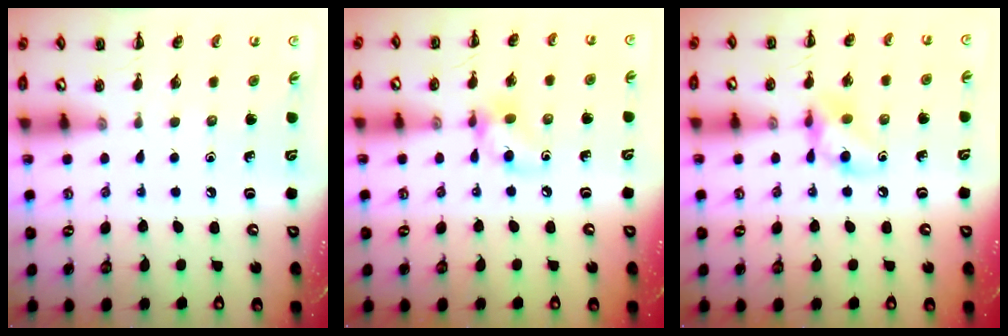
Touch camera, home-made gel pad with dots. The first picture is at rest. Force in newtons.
{"total": 7.9, "press": 7.9, "slide": 0.7}
{"total": 9.0, "press": 9.0, "slide": 1.0}